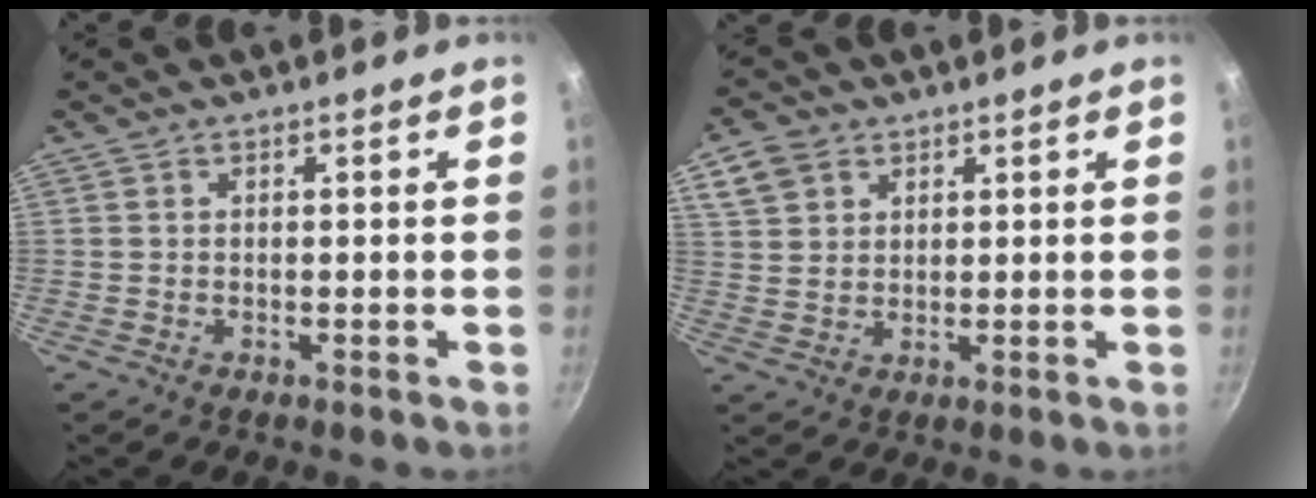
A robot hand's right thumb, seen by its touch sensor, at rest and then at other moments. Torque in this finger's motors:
{"motor_torque": [-0.56, 0.47, -0.26, -0.12, 0.12]}